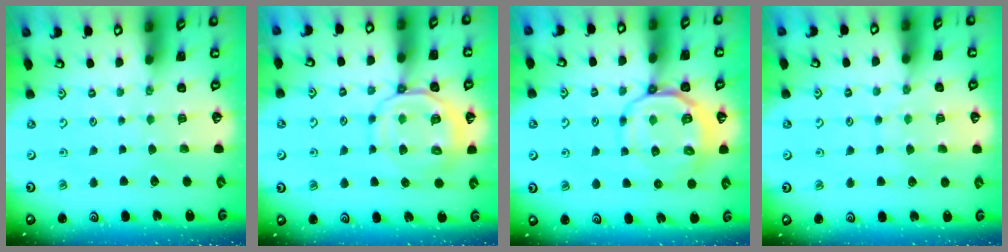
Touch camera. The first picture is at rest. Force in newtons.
{"total": 11.5, "press": 11.4, "slide": 1.5}
{"total": 11.9, "press": 11.7, "slide": 2.4}
{"total": 6.5, "press": 6.5, "slide": 0.8}